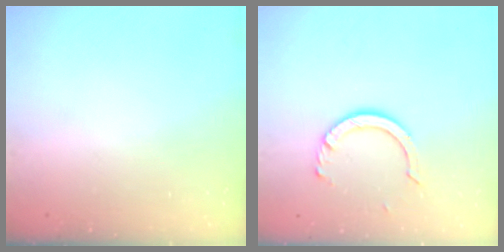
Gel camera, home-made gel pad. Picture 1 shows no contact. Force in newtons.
{"total": 8.4, "press": 8.3, "slide": 0.7}